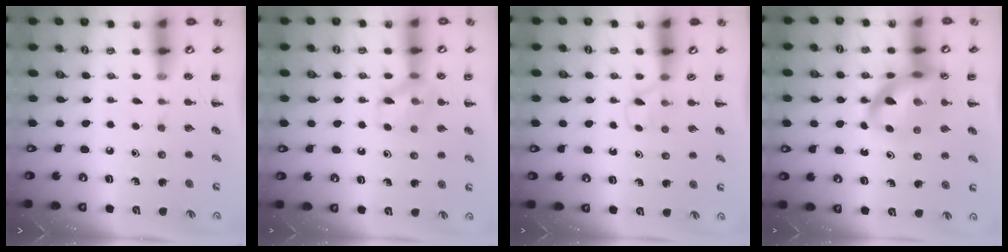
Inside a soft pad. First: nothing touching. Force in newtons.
{"total": 10.4, "press": 10.4, "slide": 1.0}
{"total": 2.9, "press": 2.7, "slide": 1.0}
{"total": 14.6, "press": 14.1, "slide": 3.8}